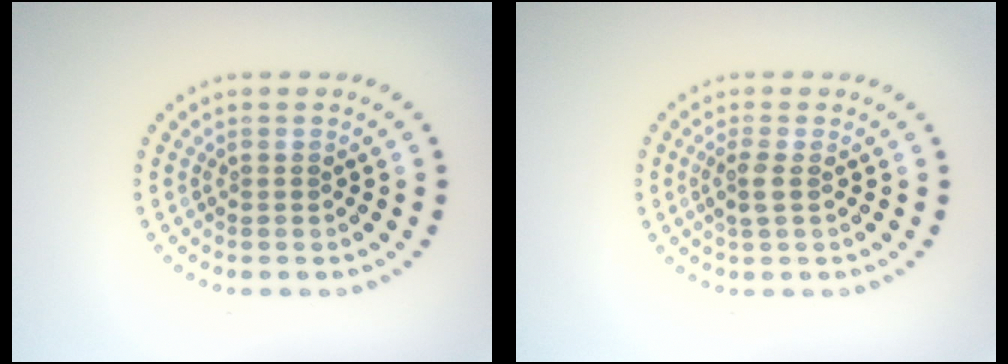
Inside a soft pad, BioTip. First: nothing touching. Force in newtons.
{"total": 1.6, "press": 1.5, "slide": 0.6}